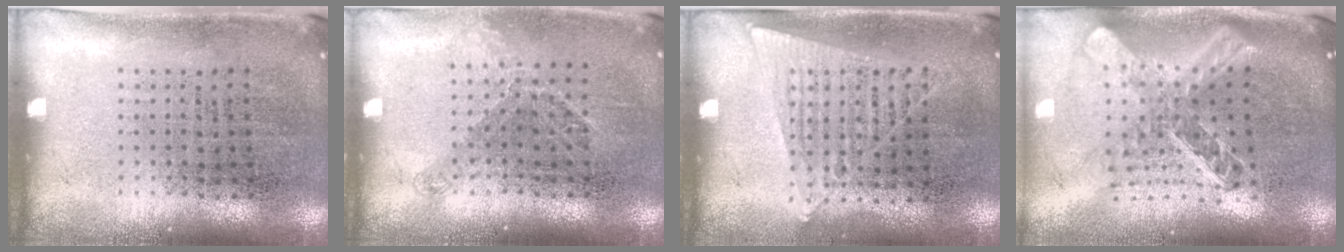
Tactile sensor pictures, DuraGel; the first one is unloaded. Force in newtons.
{"total": 1.1, "press": 0.9, "slide": 0.6}
{"total": 1.2, "press": 1.1, "slide": 0.5}
{"total": 2.5, "press": 1.9, "slide": 1.6}